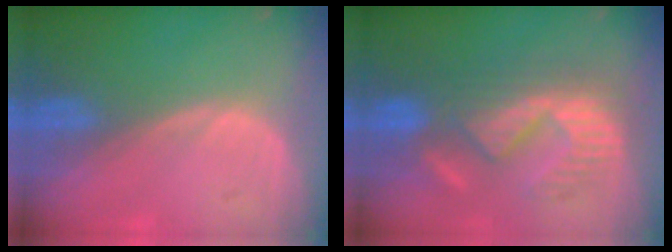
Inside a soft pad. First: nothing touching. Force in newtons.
{"total": 9.4, "press": 9.4, "slide": 0.4}